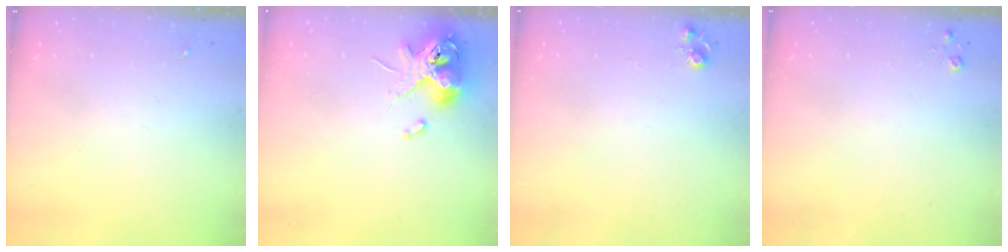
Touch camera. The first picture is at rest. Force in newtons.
{"total": 12.6, "press": 12.5, "slide": 2.0}
{"total": 5.1, "press": 5.0, "slide": 0.5}
{"total": 3.0, "press": 3.0, "slide": 0.4}